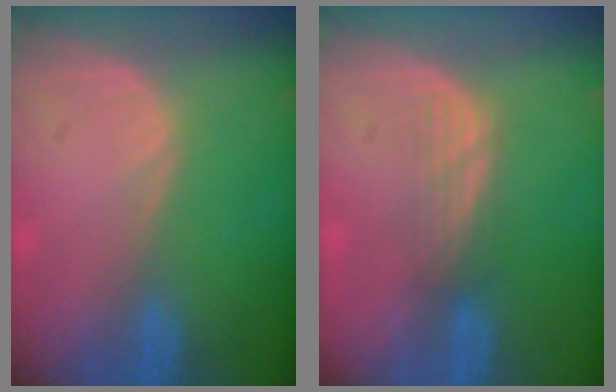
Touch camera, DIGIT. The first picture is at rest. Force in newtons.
{"total": 3.1, "press": 2.6, "slide": 1.6}